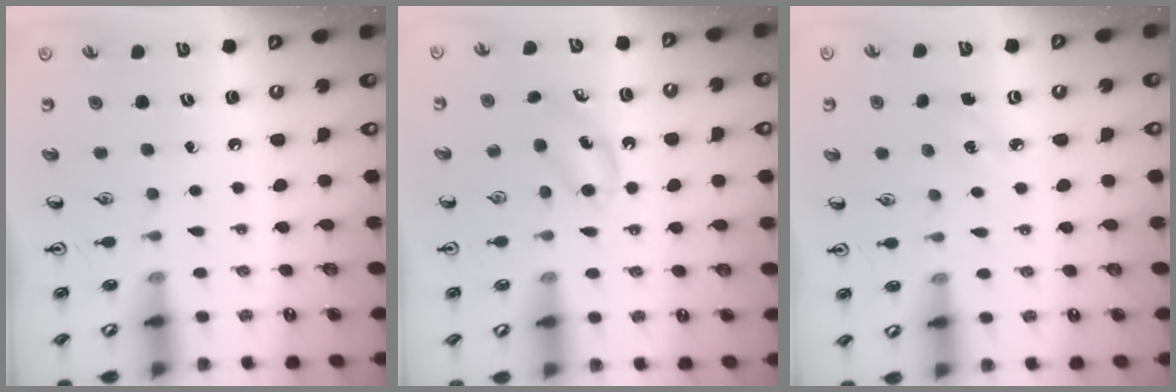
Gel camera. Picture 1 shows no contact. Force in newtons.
{"total": 4.8, "press": 4.5, "slide": 1.5}
{"total": 4.5, "press": 4.3, "slide": 1.6}